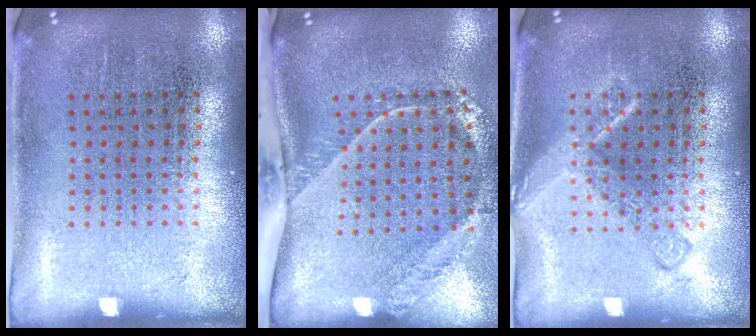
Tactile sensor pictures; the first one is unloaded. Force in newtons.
{"total": 2.7, "press": 1.8, "slide": 2.0}
{"total": 2.3, "press": 2.3, "slide": 0.5}